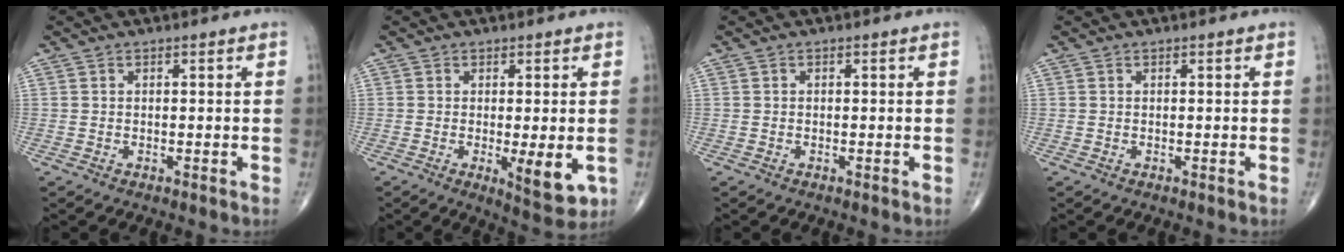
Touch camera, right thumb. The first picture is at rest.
{"total": 7.1, "force": [-1.5, 2.3, 6.6], "torque": [-0.087, -0.019, -0.015]}
{"total": 0.0}
{"total": 0.0}